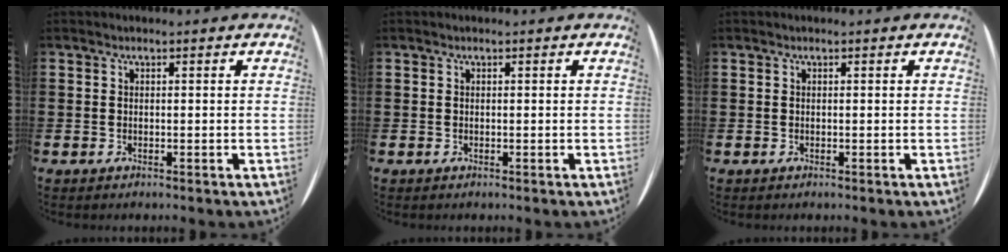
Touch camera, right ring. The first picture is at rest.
{"total": 0.0}
{"total": 0.0}